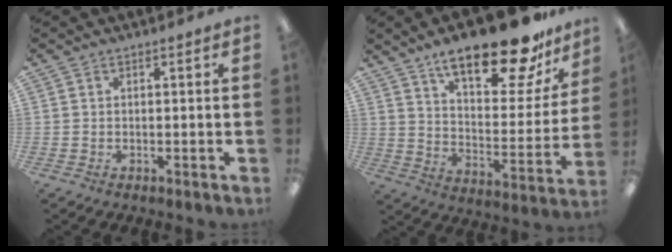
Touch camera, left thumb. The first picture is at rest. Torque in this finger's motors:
{"motor_torque": [0.56, 0.61, 1.41, -1.36, 0.12]}